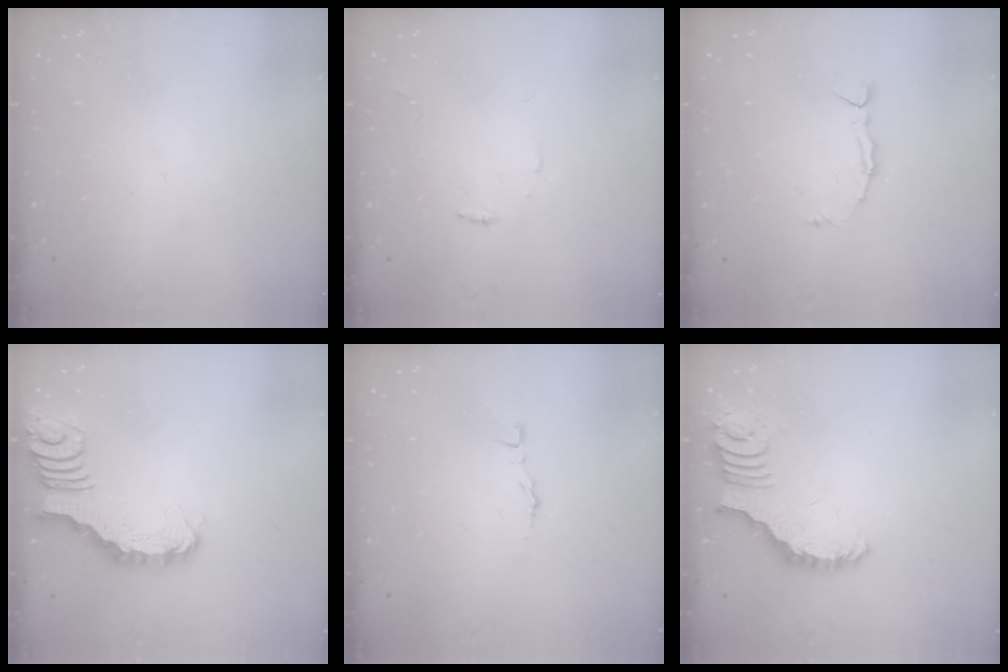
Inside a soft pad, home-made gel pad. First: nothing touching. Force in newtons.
{"total": 5.4, "press": 5.4, "slide": 0.2}
{"total": 3.5, "press": 3.5, "slide": 0.3}
{"total": 2.7, "press": 2.7, "slide": 0.4}
{"total": 2.9, "press": 2.9, "slide": 0.3}
{"total": 2.6, "press": 2.5, "slide": 0.5}